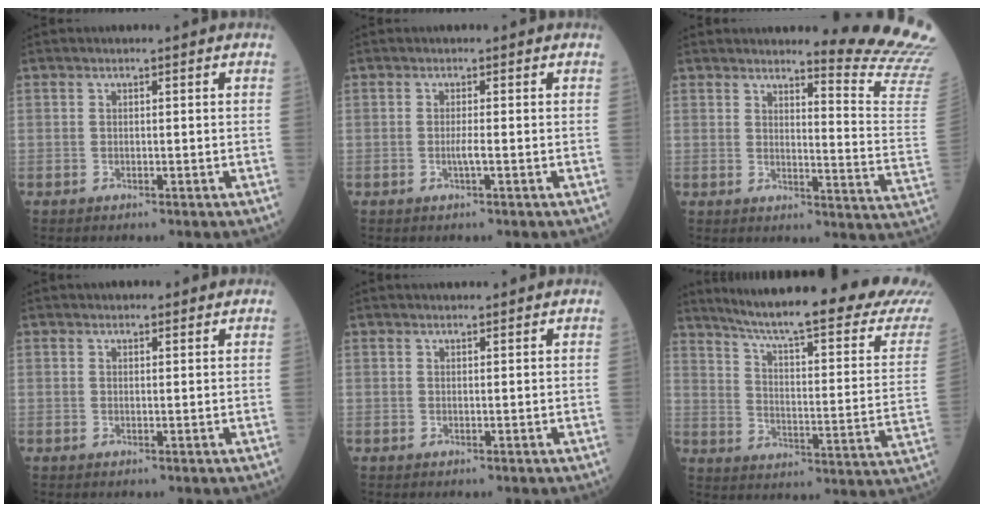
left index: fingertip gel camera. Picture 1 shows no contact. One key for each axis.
{"total": 1.3, "fx": -0.9, "fy": -0.3, "fz": 0.9, "tx": -0.020, "ty": -0.008, "tz": -0.018}
{"total": 13.5, "fx": 13.1, "fy": -2.5, "fz": 1.7, "tx": -0.016, "ty": -0.168, "tz": 0.125}
{"total": 1.5, "fx": 1.1, "fy": 0.8, "fz": 0.5, "tx": -0.004, "ty": 0.010, "tz": 0.011}
{"total": 2.2, "fx": 2.1, "fy": 0.2, "fz": 0.6, "tx": -0.006, "ty": 0.016, "tz": 0.026}
{"total": 27.6, "fx": 24.1, "fy": 1.0, "fz": 13.3, "tx": -0.204, "ty": -0.086, "tz": 0.308}